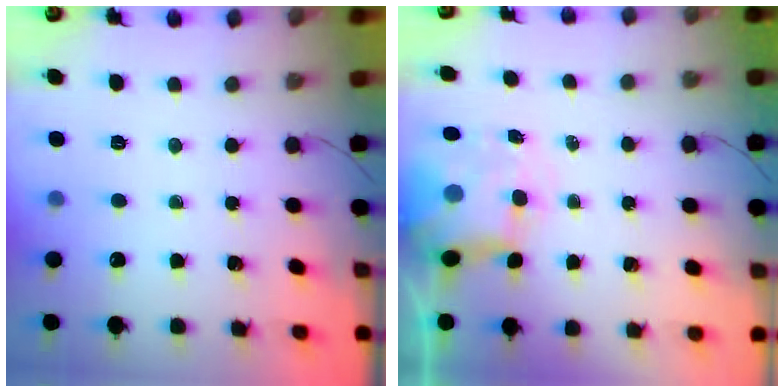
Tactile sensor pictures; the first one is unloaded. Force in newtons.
{"total": 7.4, "press": 7.2, "slide": 1.6}